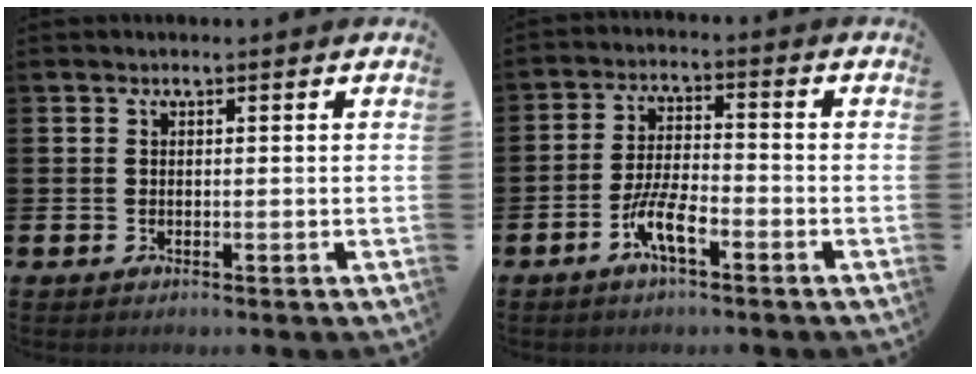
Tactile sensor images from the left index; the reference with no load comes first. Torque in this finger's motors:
{"motor_torque": [1.11, 1.03, 0.18, 0.21]}